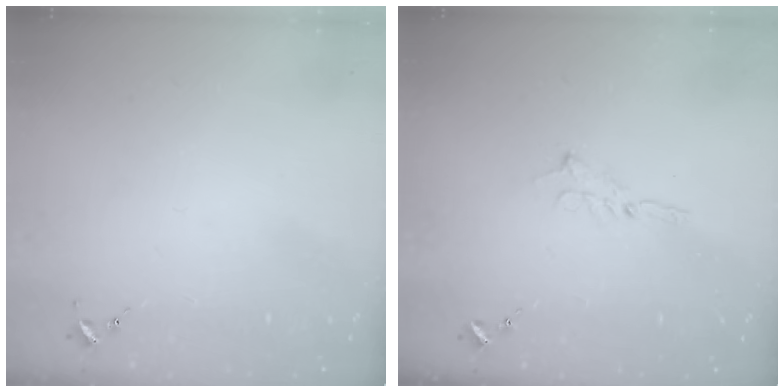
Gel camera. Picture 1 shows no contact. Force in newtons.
{"total": 1.6, "press": 1.6, "slide": 0.1}